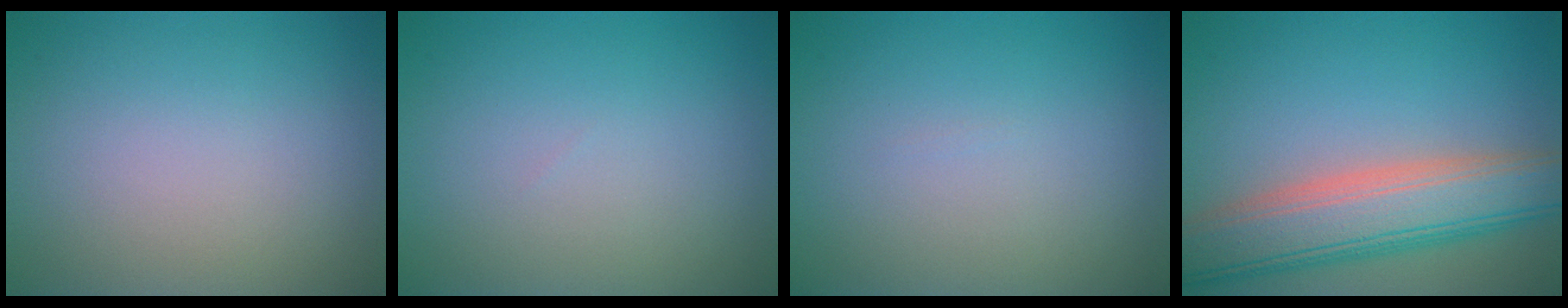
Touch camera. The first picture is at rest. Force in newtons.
{"total": 0.0}
{"total": 0.0}
{"total": 8.5, "press": 8.5, "slide": 0.6}